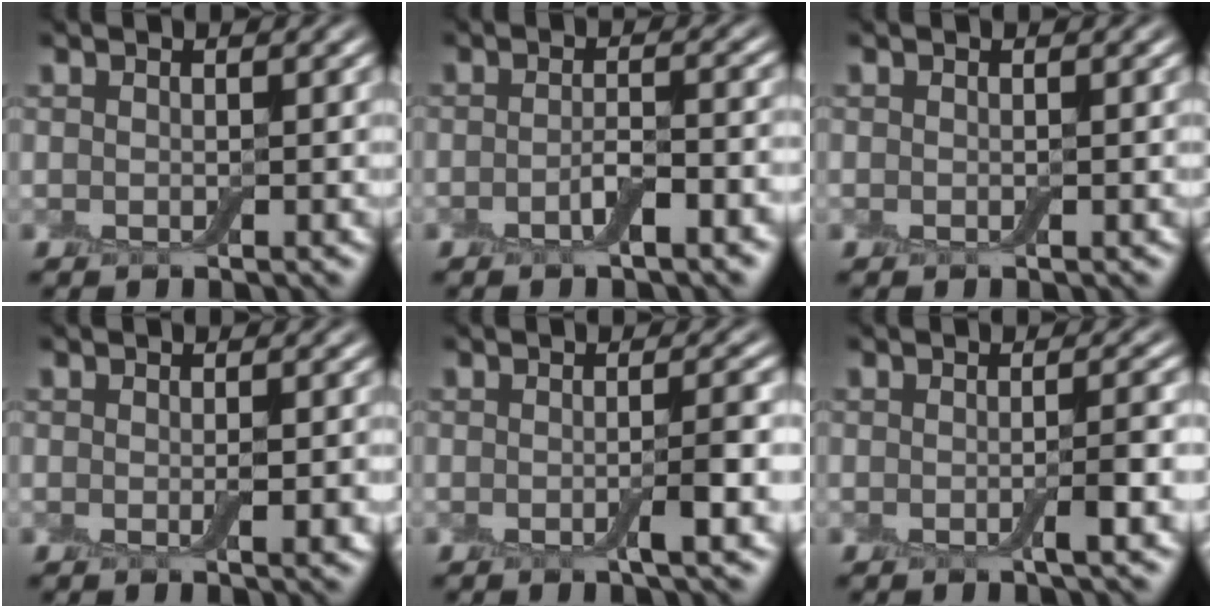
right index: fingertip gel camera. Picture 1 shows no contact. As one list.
[{"total": 2.9, "force": [-1.3, 0.8, 2.5], "torque": [-0.046, 0.003, -0.026]}, {"total": 0.0}, {"total": 1.9, "force": [-0.3, 0.5, 1.8], "torque": [-0.028, -0.005, -0.004]}, {"total": 3.0, "force": [-0.8, 0.5, 2.9], "torque": [-0.043, 0.002, -0.017]}, {"total": 2.6, "force": [-0.7, 0.4, 2.4], "torque": [-0.036, 0.002, -0.015]}]